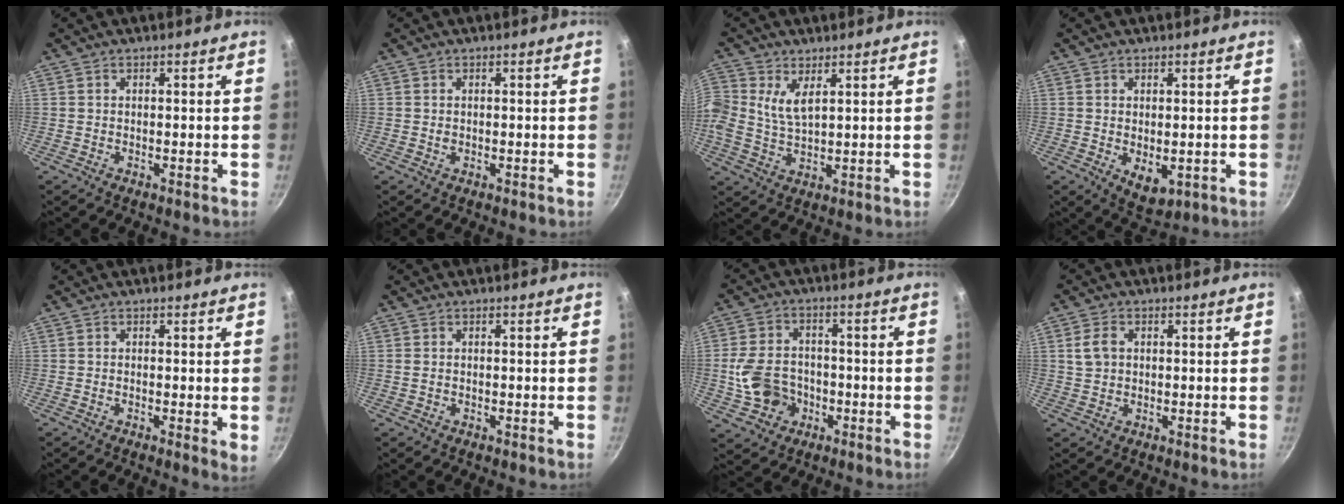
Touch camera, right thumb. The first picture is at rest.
{"total": 0.8, "force": [0.0, 0.7, 0.4], "torque": [-0.004, 0.002, 0.000]}
{"total": 4.6, "force": [1.2, 2.2, 3.9], "torque": [-0.087, -0.001, 0.024]}
{"total": 5.3, "force": [-0.6, 3.2, 4.2], "torque": [-0.051, -0.012, 0.003]}
{"total": 2.1, "force": [0.1, 0.5, 2.0], "torque": [-0.025, -0.007, -0.003]}
{"total": 0.9, "force": [-0.1, 0.8, 0.5], "torque": [-0.008, 0.002, -0.001]}
{"total": 10.5, "force": [-2.2, 8.5, 5.7], "torque": [-0.092, 0.024, -0.037]}
{"total": 3.8, "force": [0.8, 2.8, 2.4], "torque": [-0.039, 0.005, 0.013]}